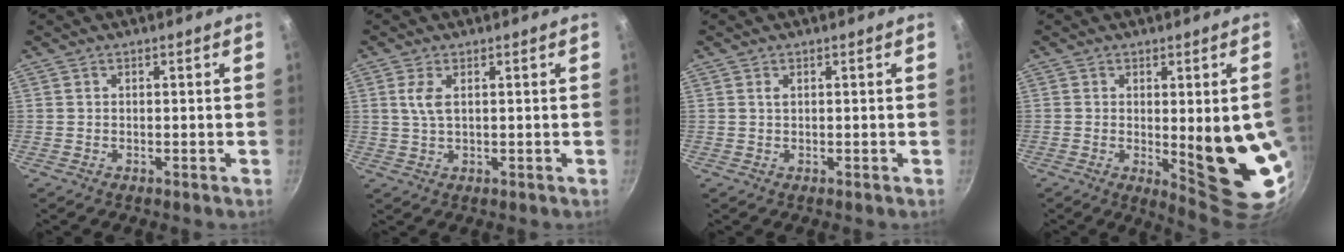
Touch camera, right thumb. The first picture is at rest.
{"total": 3.5, "force": [1.0, 1.5, 3.0], "torque": [-0.064, -0.003, 0.021]}
{"total": 0.7, "force": [0.3, 0.3, 0.6], "torque": [-0.010, 0.001, 0.007]}
{"total": 15.0, "force": [-1.2, 4.4, 14.3], "torque": [-0.159, -0.021, -0.002]}